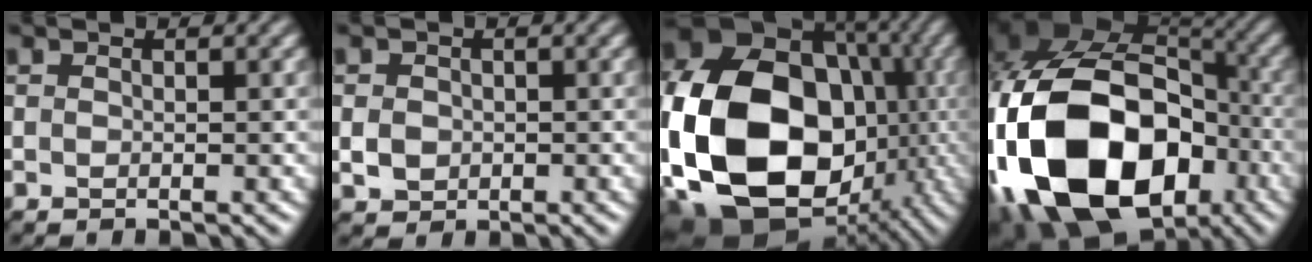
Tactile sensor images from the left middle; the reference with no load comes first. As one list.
[{"total": 1.8, "force": [-0.4, 1.6, 0.8], "torque": [-0.013, -0.005, -0.005]}, {"total": 21.5, "force": [-3.3, 16.9, 12.9], "torque": [-0.319, -0.022, -0.044]}, {"total": 20.8, "force": [-7.2, 14.4, 13.2], "torque": [-0.307, -0.026, -0.115]}]